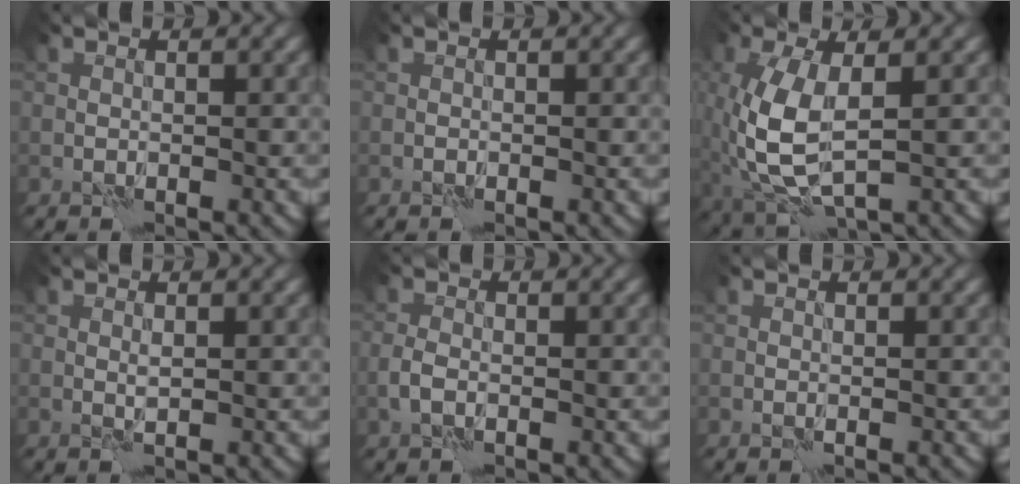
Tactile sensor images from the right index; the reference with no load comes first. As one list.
[{"total": 0.0}, {"total": 7.3, "force": [-0.2, 3.5, 6.4], "torque": [-0.160, -0.003, -0.001]}, {"total": 0.6, "force": [0.2, 0.1, 0.6], "torque": [-0.014, -0.001, 0.003]}, {"total": 1.7, "force": [-0.7, 1.0, 1.2], "torque": [-0.027, 0.003, -0.020]}, {"total": 0.5, "force": [-0.4, -0.1, 0.4], "torque": [-0.005, 0.001, -0.006]}]